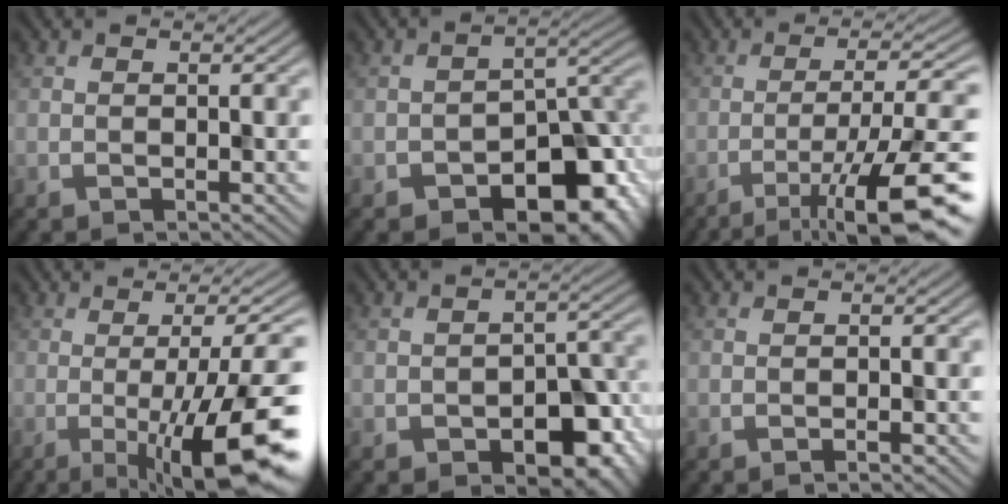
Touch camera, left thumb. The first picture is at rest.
{"total": 10.9, "force": [-5.8, 6.0, 7.0], "torque": [-0.092, -0.019, -0.094]}
{"total": 13.8, "force": [-7.3, 2.9, 11.3], "torque": [-0.174, 0.003, -0.109]}
{"total": 15.1, "force": [-3.6, 3.5, 14.3], "torque": [-0.157, 0.002, -0.054]}
{"total": 8.5, "force": [-3.6, 4.8, 6.0], "torque": [-0.081, -0.017, -0.044]}
{"total": 1.1, "force": [-0.7, 0.1, 0.9], "torque": [-0.010, 0.003, -0.018]}